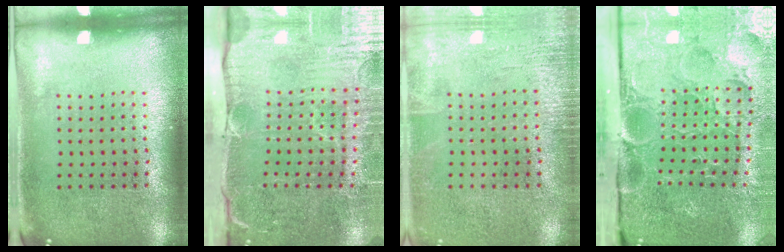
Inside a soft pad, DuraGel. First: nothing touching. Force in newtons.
{"total": 5.4, "press": 4.5, "slide": 3.0}
{"total": 2.2, "press": 2.2, "slide": 0.3}
{"total": 4.4, "press": 3.8, "slide": 2.1}